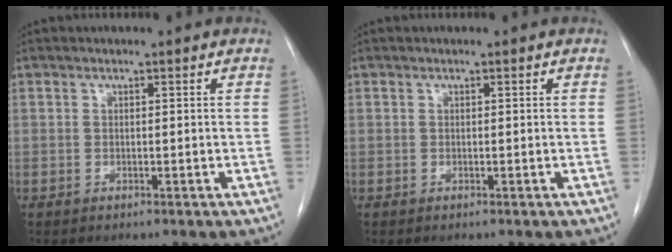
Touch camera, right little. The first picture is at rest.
{"total": 0.0}